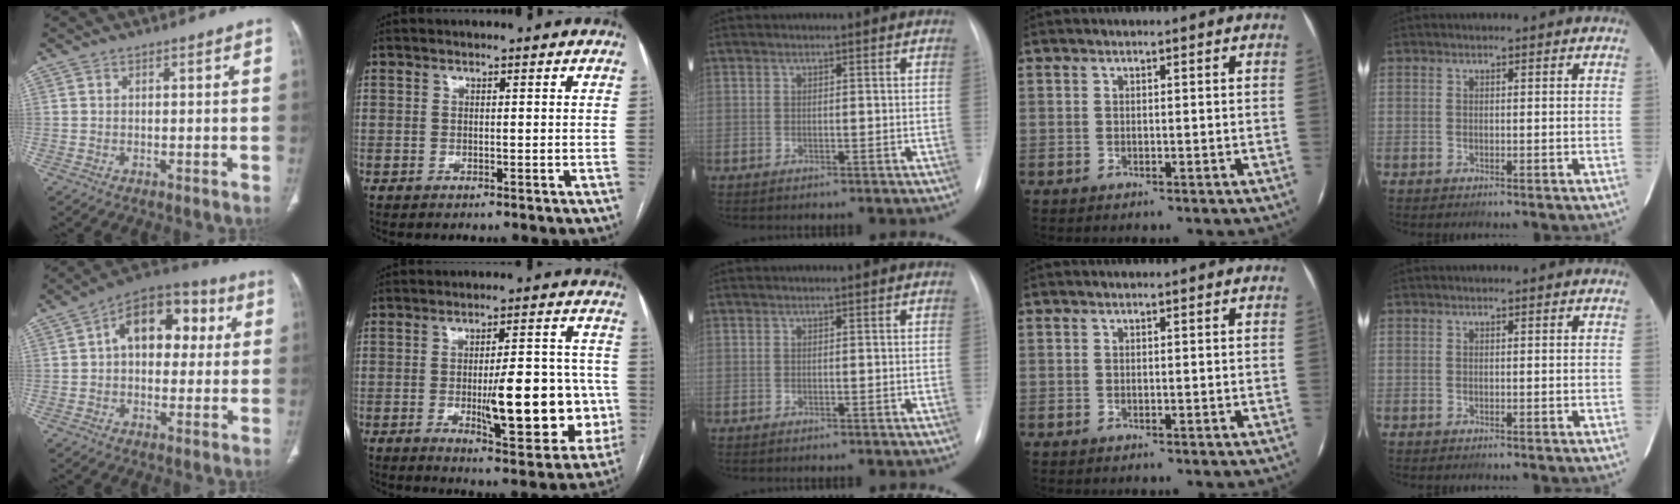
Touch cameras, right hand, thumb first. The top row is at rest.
{"thumb": {"total": 15.0, "force": [3.0, 9.5, 11.2], "torque": [-0.127, 0.028, 0.037]}, "index": {"total": 15.4, "force": [-2.8, 4.2, 14.6], "torque": [-0.192, 0.011, -0.028]}}